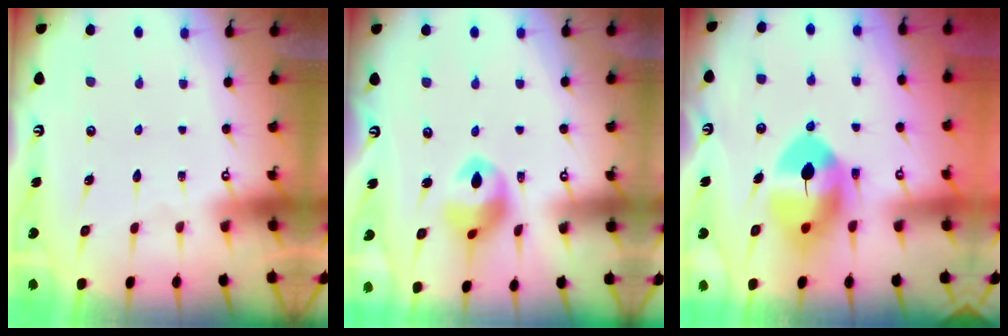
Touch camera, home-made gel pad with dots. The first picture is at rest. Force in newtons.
{"total": 11.4, "press": 11.2, "slide": 1.6}
{"total": 11.8, "press": 11.6, "slide": 2.0}